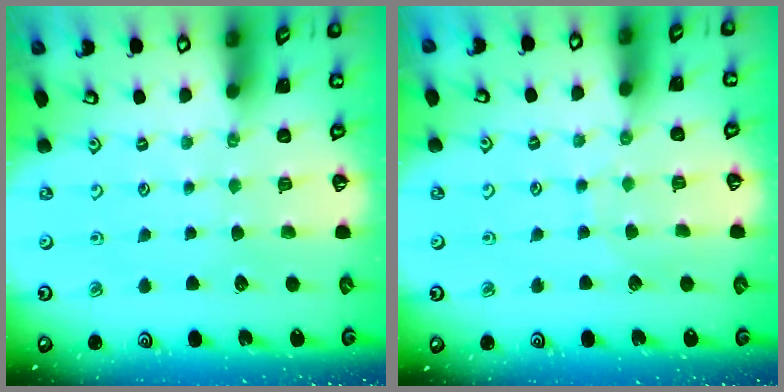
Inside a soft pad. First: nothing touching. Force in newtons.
{"total": 4.4, "press": 4.4, "slide": 0.4}